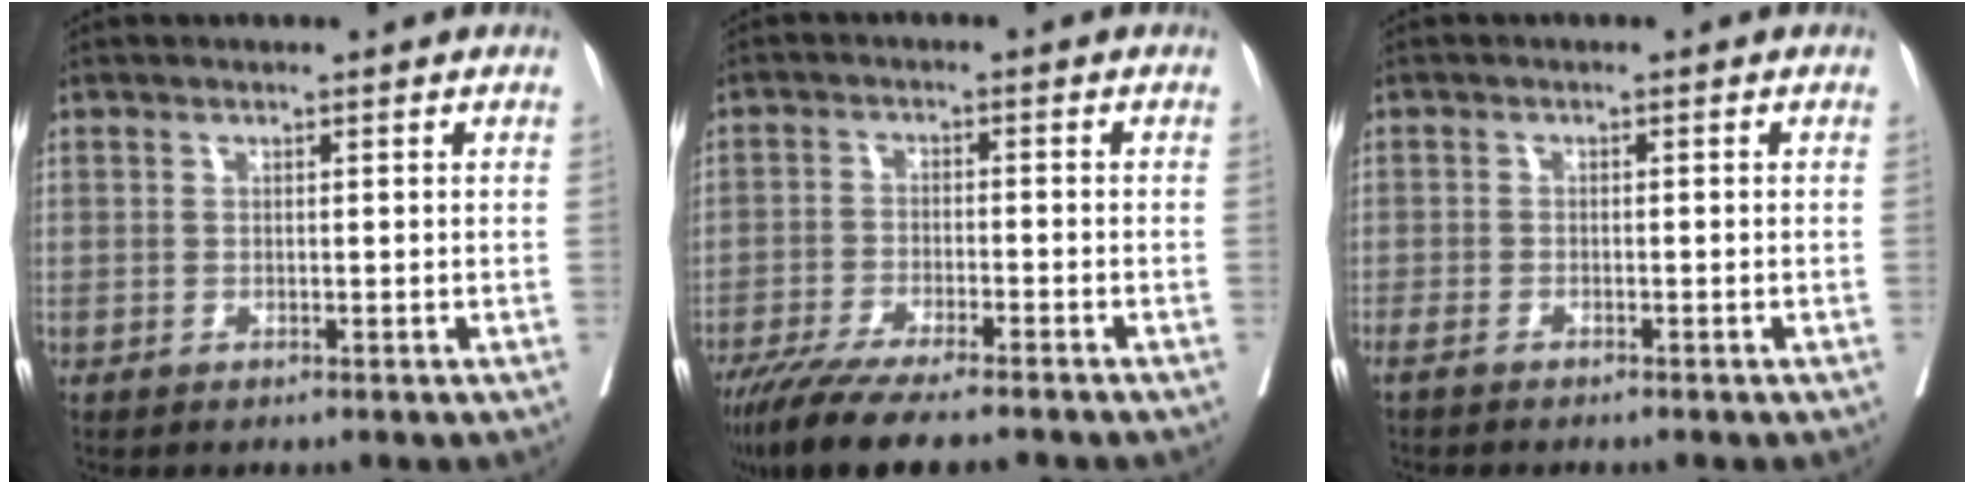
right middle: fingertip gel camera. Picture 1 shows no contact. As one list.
[{"total": 12.5, "force": [-10.2, 1.5, 7.0], "torque": [-0.114, -0.031, -0.163]}, {"total": 2.5, "force": [-2.2, 0.1, 1.3], "torque": [-0.025, -0.006, -0.033]}]